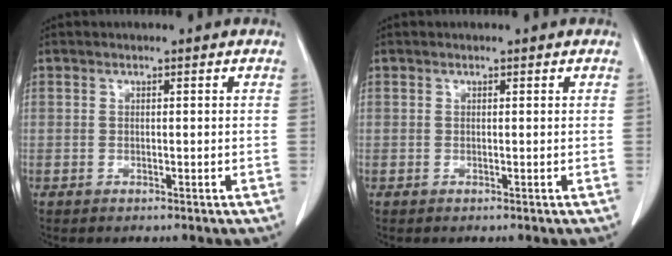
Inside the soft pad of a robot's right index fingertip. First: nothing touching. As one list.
[{"total": 0.0}]